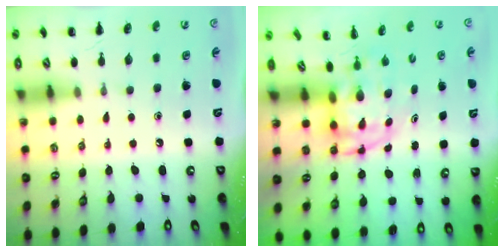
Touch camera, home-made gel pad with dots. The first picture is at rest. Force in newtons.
{"total": 3.8, "press": 3.7, "slide": 0.7}